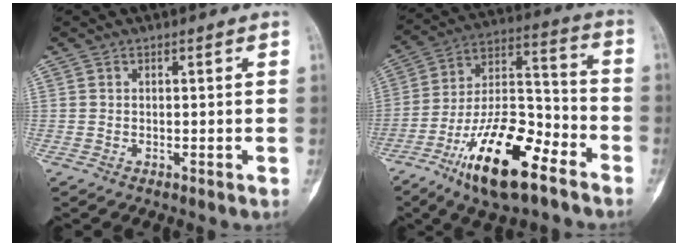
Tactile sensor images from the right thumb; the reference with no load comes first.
{"total": 20.2, "force": [-11.7, 7.3, 14.8], "torque": [-0.259, 0.073, -0.209]}